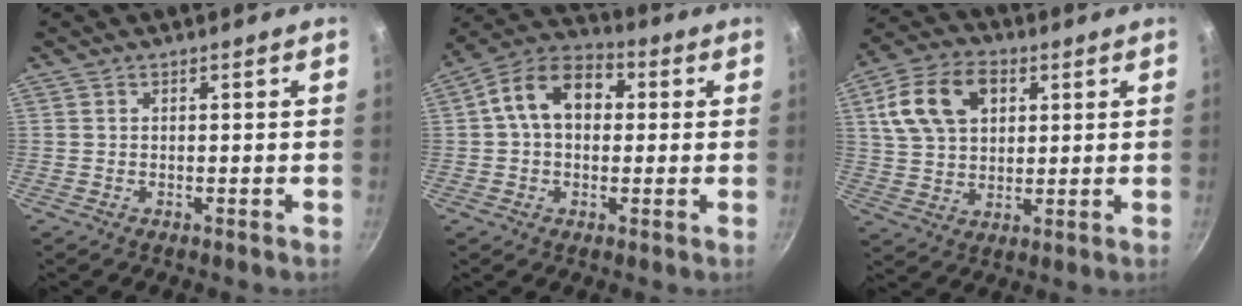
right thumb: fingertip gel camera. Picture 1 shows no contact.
{"total": 12.2, "force": [1.9, 8.6, 8.5], "torque": [-0.106, 0.030, 0.009]}
{"total": 14.2, "force": [4.7, 9.7, 9.1], "torque": [-0.154, 0.006, 0.079]}